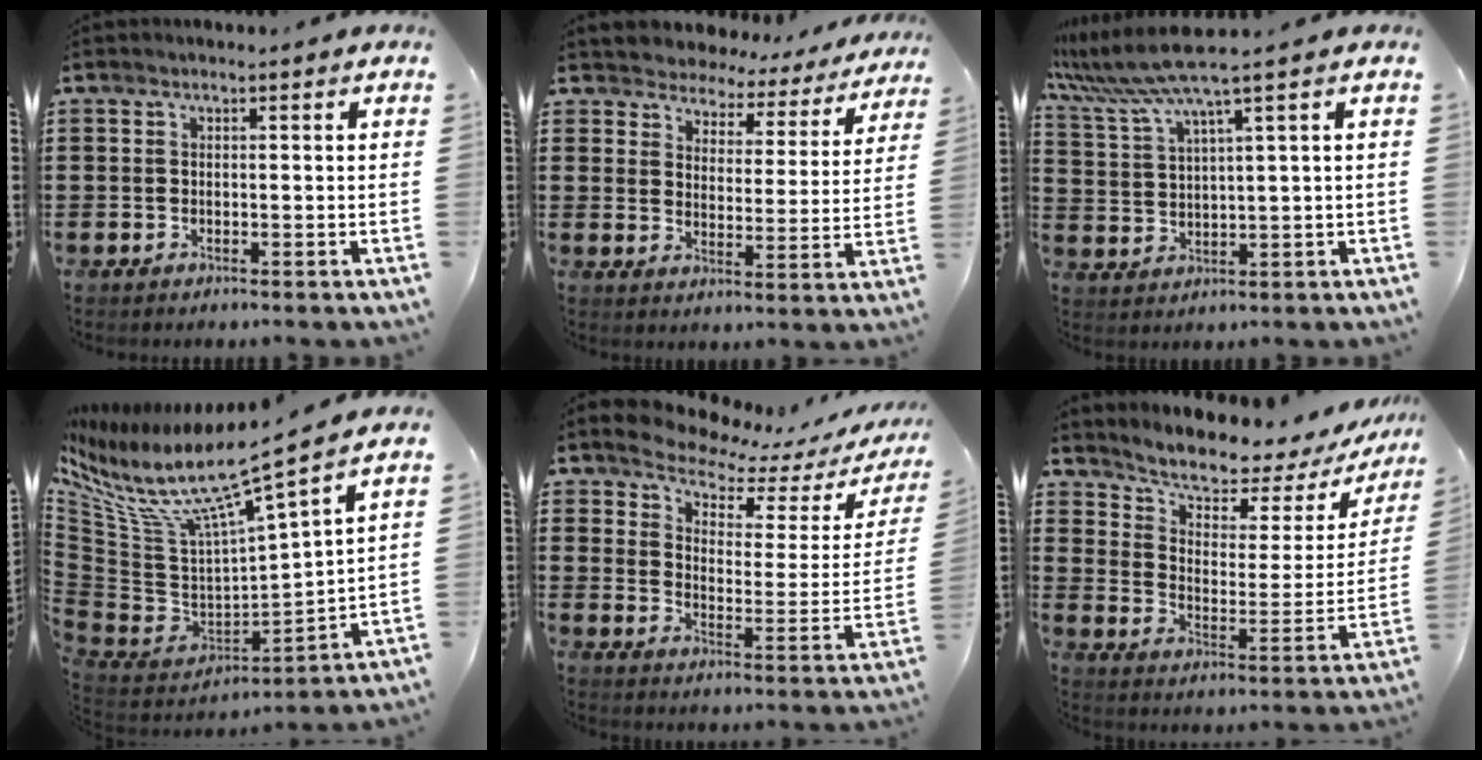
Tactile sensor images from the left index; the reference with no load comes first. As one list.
[{"total": 3.5, "force": [3.3, 1.1, -0.4], "torque": [-0.018, -0.028, 0.051]}, {"total": 6.1, "force": [4.5, -0.5, 4.2], "torque": [-0.107, -0.023, 0.075]}, {"total": 10.1, "force": [6.9, 1.1, 7.3], "torque": [-0.181, -0.062, 0.104]}, {"total": 4.8, "force": [4.6, 0.9, 1.0], "torque": [-0.050, -0.035, 0.075]}, {"total": 5.1, "force": [4.3, 1.7, 2.0], "torque": [-0.057, -0.035, 0.067]}]